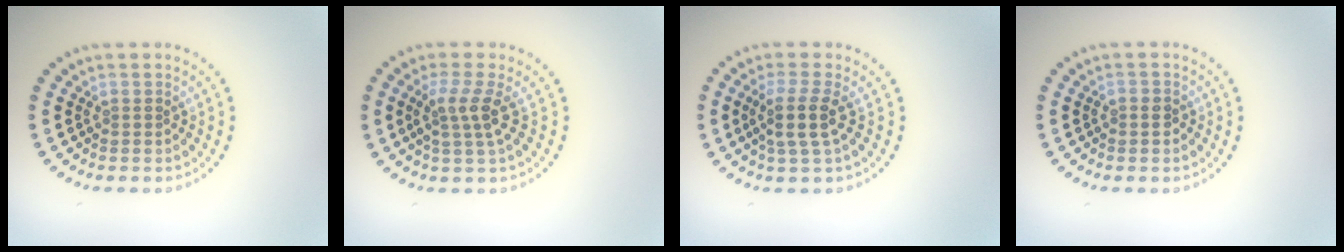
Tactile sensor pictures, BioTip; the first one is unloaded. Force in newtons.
{"total": 2.7, "press": 2.0, "slide": 1.8}
{"total": 2.9, "press": 2.3, "slide": 1.6}
{"total": 0.6, "press": 0.6, "slide": 0.2}